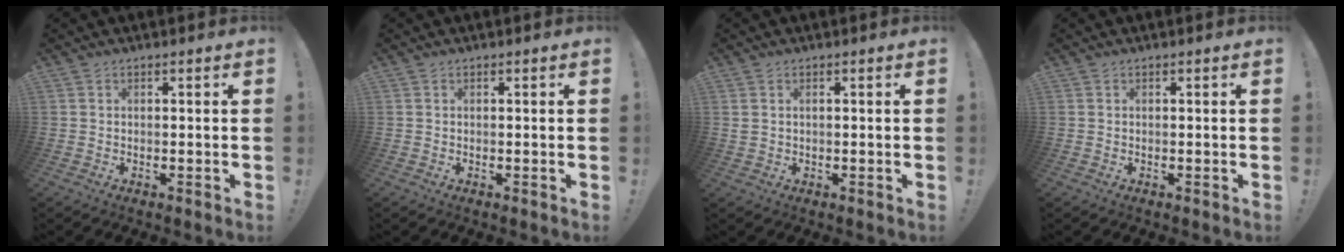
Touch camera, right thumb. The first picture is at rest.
{"total": 0.0}
{"total": 1.4, "force": [0.6, 0.8, 0.9], "torque": [-0.022, 0.004, 0.012]}
{"total": 0.0}